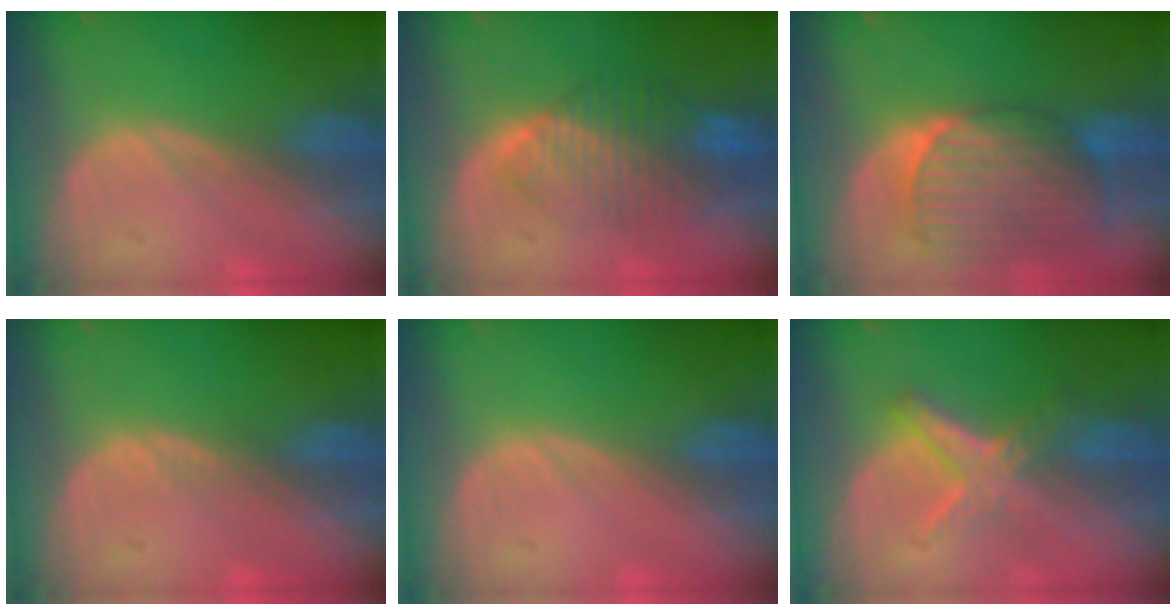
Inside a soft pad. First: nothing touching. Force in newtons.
{"total": 8.3, "press": 7.1, "slide": 4.4}
{"total": 9.7, "press": 8.5, "slide": 4.7}
{"total": 0.5, "press": 0.5, "slide": 0.1}
{"total": 0.0}
{"total": 5.6, "press": 5.4, "slide": 1.8}